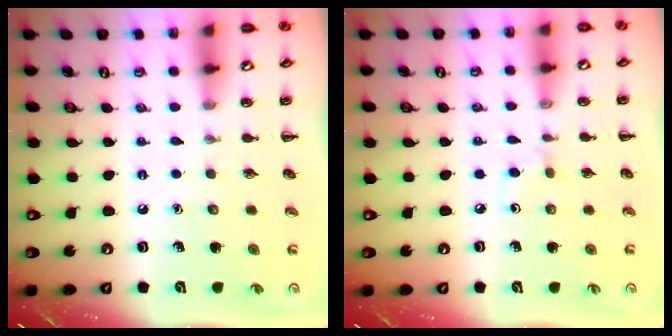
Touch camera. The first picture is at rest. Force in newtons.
{"total": 2.6, "press": 2.4, "slide": 1.1}